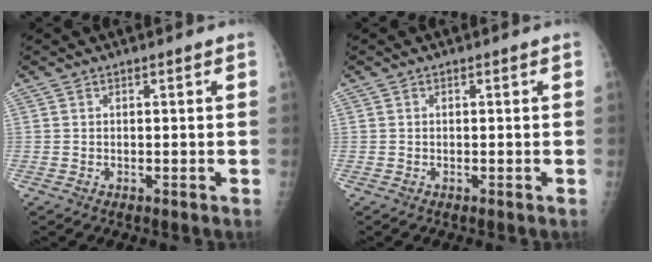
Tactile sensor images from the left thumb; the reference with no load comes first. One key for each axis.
{"total": 0.0}